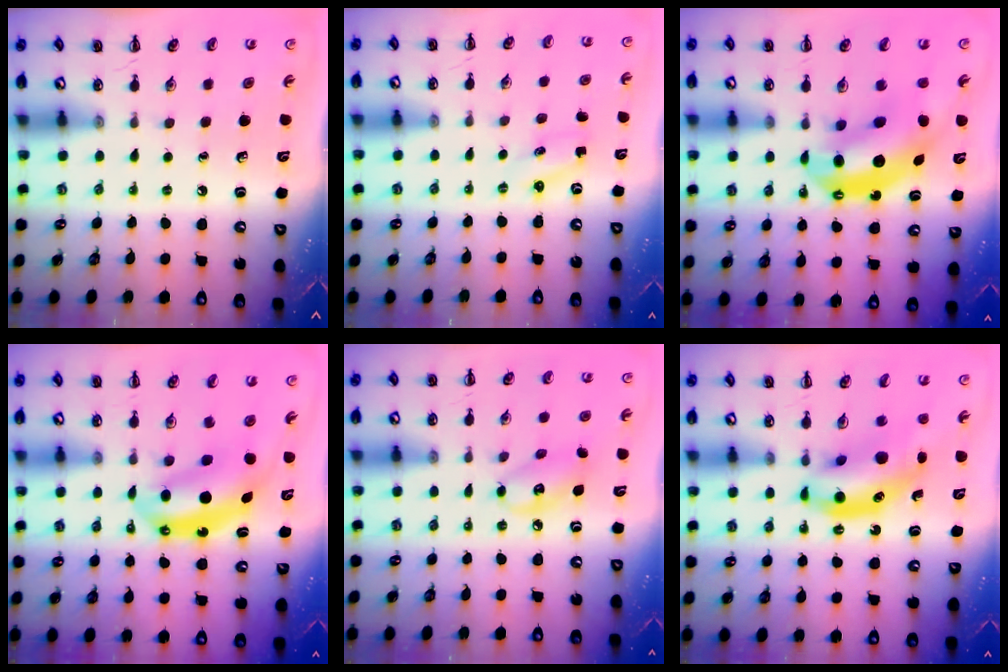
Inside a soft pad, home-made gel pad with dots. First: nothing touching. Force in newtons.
{"total": 1.9, "press": 1.8, "slide": 0.6}
{"total": 11.9, "press": 11.5, "slide": 3.1}
{"total": 7.0, "press": 6.9, "slide": 1.4}
{"total": 8.0, "press": 7.9, "slide": 1.3}
{"total": 12.0, "press": 11.7, "slide": 2.9}